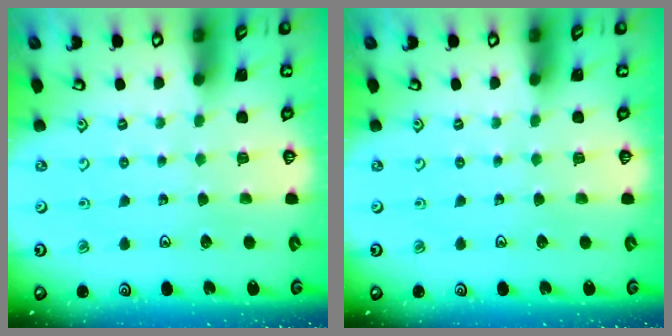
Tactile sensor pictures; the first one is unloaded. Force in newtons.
{"total": 0.0}